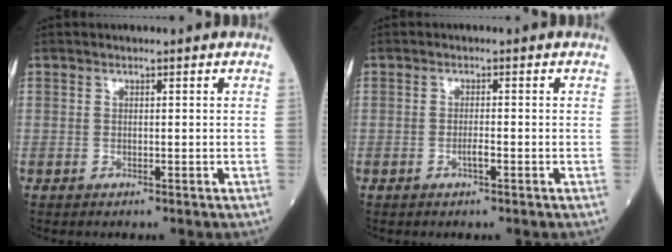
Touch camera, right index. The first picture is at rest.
{"total": 1.3, "force": [-0.7, 0.1, 1.0], "torque": [-0.021, 0.001, -0.015]}